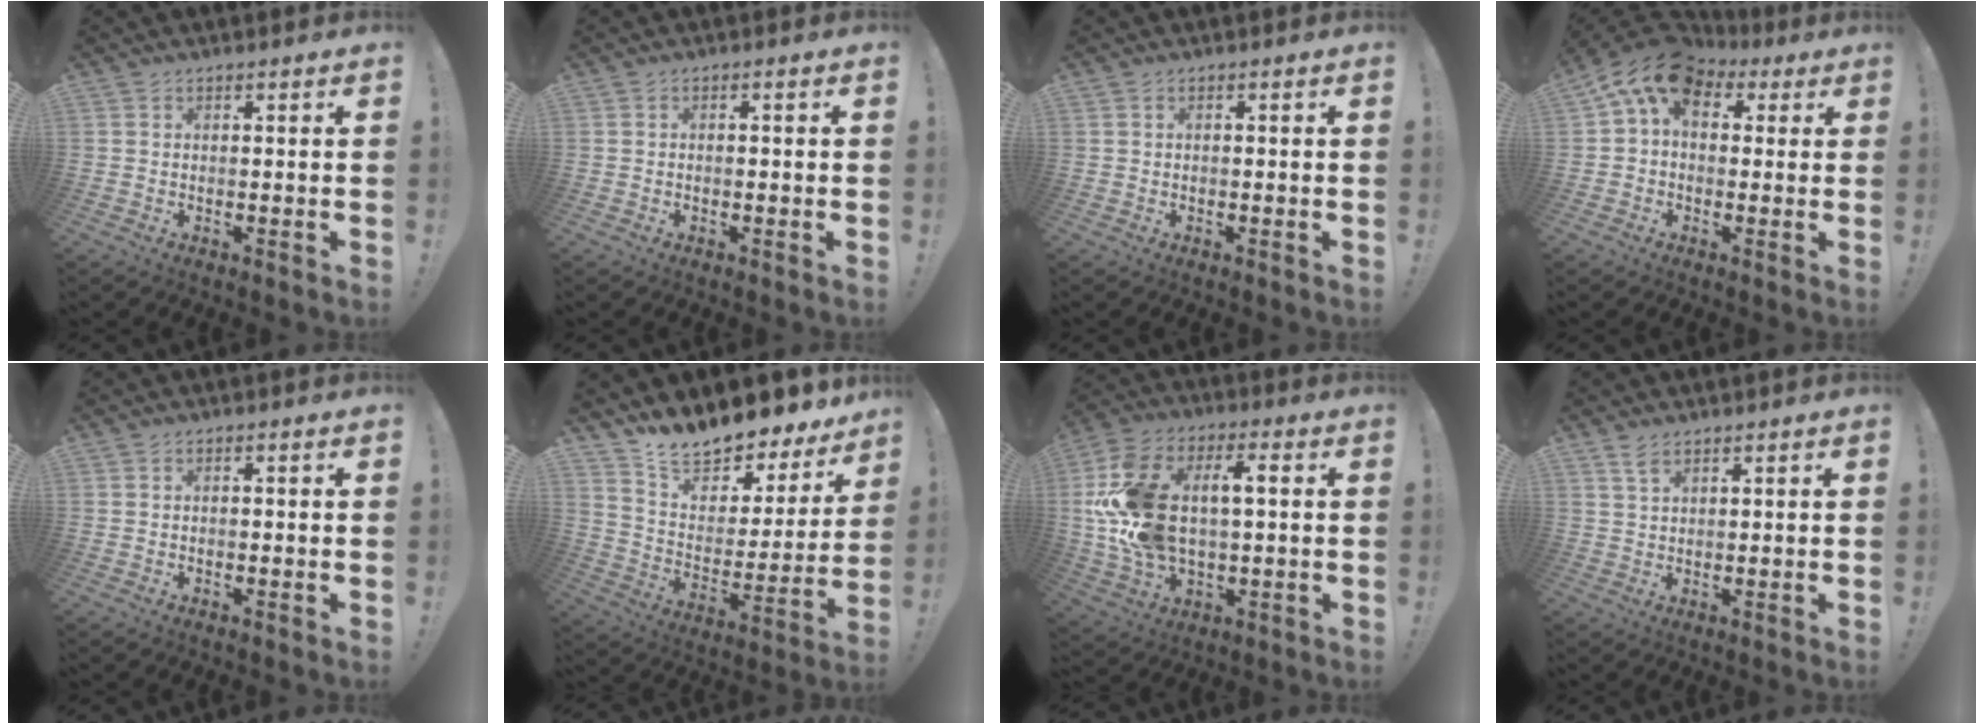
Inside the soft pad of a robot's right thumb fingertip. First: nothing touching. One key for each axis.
{"total": 1.0, "fx": -0.8, "fy": 0.1, "fz": 0.7, "tx": -0.014, "ty": 0.002, "tz": -0.013}
{"total": 0.0}
{"total": 12.6, "fx": 5.0, "fy": 8.0, "fz": 8.3, "tx": -0.151, "ty": -0.012, "tz": 0.096}
{"total": 0.9, "fx": -0.7, "fy": 0.1, "fz": 0.6, "tx": -0.012, "ty": 0.002, "tz": -0.012}
{"total": 12.9, "fx": 12.4, "fy": 2.6, "fz": 2.7, "tx": -0.054, "ty": -0.122, "tz": 0.215}
{"total": 20.1, "fx": 2.4, "fy": 12.2, "fz": 15.7, "tx": -0.307, "ty": 0.003, "tz": 0.042}
{"total": 3.3, "fx": 2.2, "fy": 1.3, "fz": 2.0, "tx": -0.028, "ty": -0.010, "tz": 0.038}